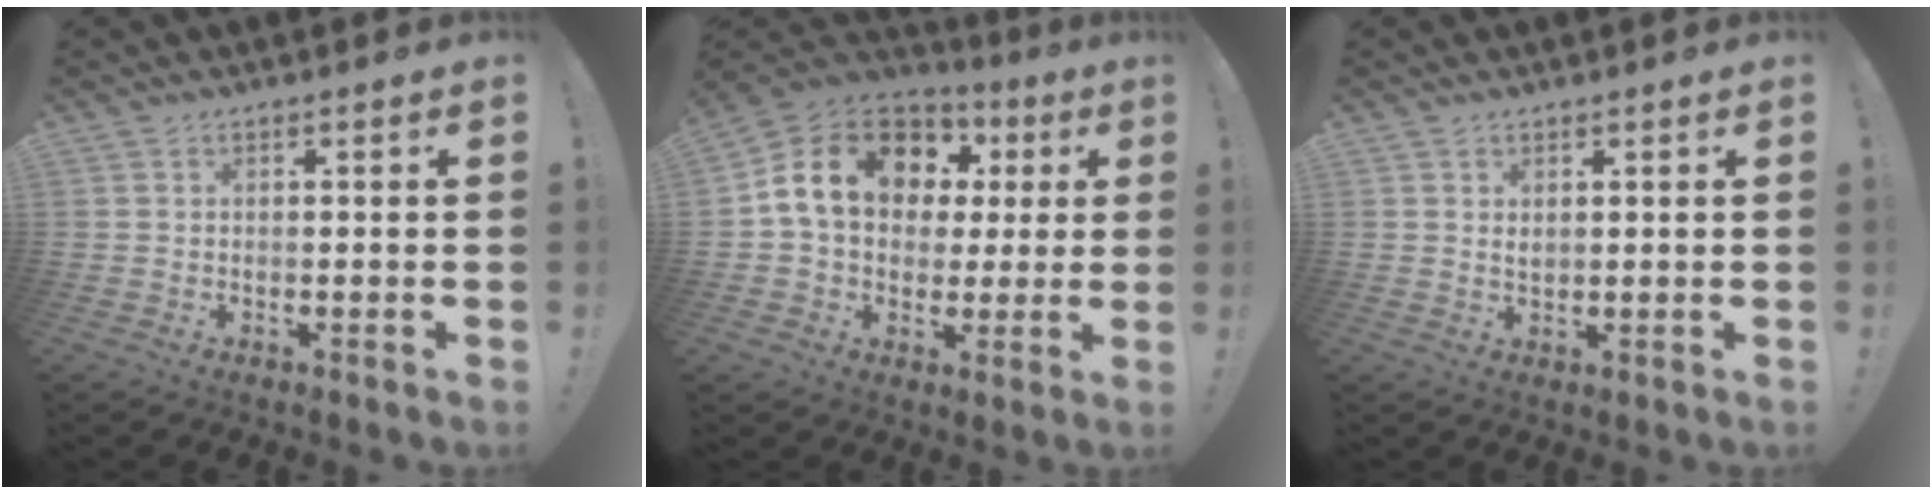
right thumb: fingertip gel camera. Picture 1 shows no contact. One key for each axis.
{"total": 17.6, "fx": 5.8, "fy": 12.9, "fz": 10.5, "tx": -0.167, "ty": -0.008, "tz": 0.117}
{"total": 1.3, "fx": 0.8, "fy": 0.6, "fz": 0.7, "tx": -0.005, "ty": -0.004, "tz": 0.014}